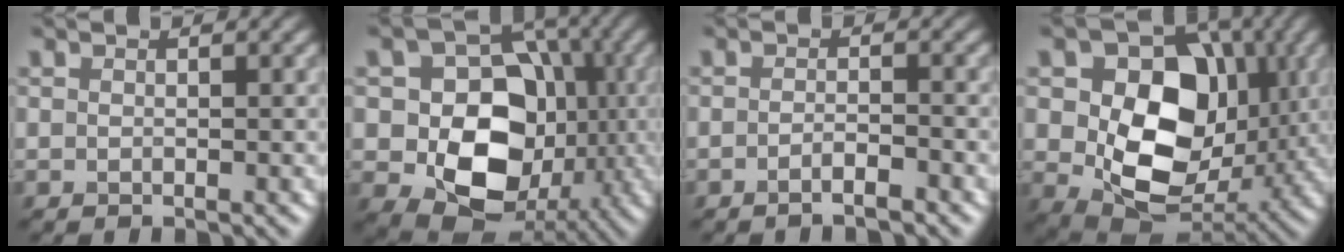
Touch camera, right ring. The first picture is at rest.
{"total": 11.1, "force": [-1.6, 8.5, 7.0], "torque": [-0.094, -0.007, -0.033]}
{"total": 1.9, "force": [-1.2, 0.4, 1.4], "torque": [-0.020, 0.003, -0.025]}
{"total": 11.6, "force": [1.0, 8.4, 7.9], "torque": [-0.129, -0.015, 0.019]}